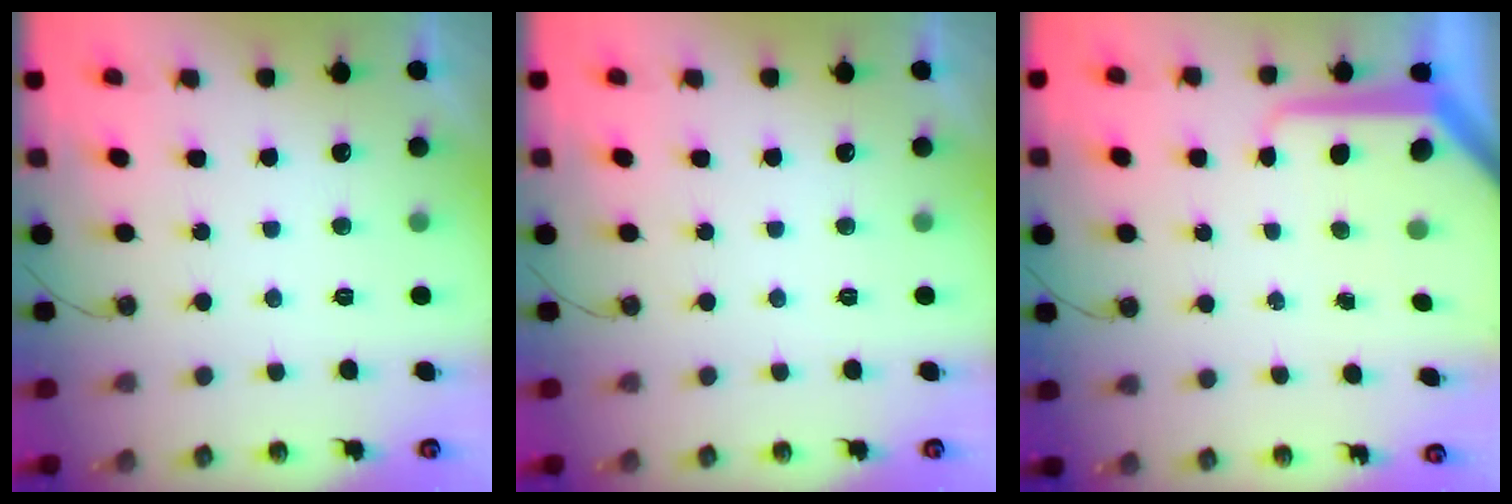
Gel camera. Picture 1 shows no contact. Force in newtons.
{"total": 0.0}
{"total": 8.6, "press": 8.5, "slide": 0.9}